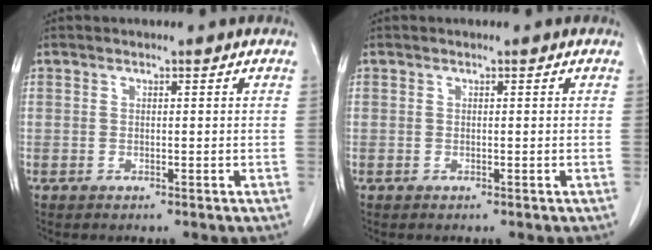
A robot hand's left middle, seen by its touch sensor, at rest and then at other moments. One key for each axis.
{"total": 0.0}